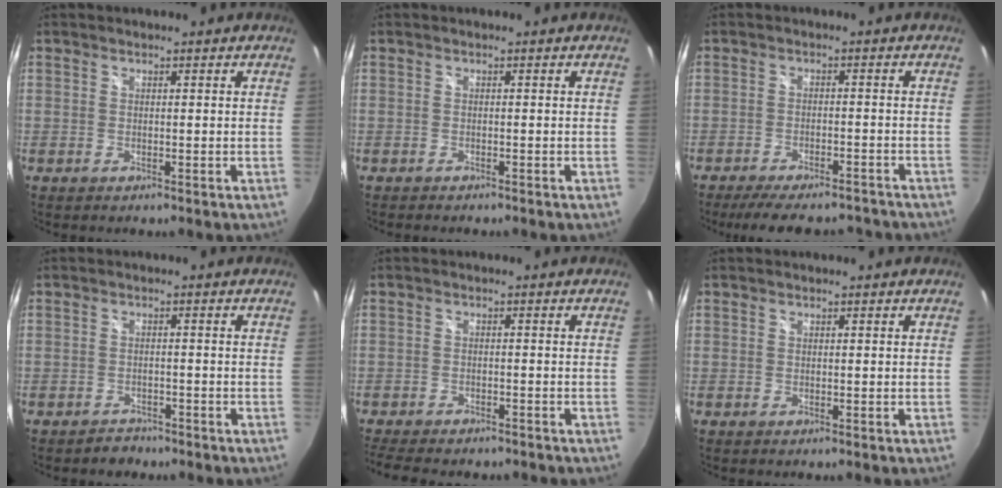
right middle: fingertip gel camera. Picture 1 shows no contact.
{"total": 1.3, "force": [-1.2, 0.3, 0.4], "torque": [-0.009, -0.010, -0.020]}
{"total": 13.2, "force": [-11.3, 3.8, 5.5], "torque": [-0.116, -0.010, -0.154]}
{"total": 2.8, "force": [-2.3, 1.6, 0.1], "torque": [-0.007, 0.001, -0.033]}
{"total": 9.2, "force": [-8.0, 2.6, 3.8], "torque": [-0.093, -0.024, -0.124]}
{"total": 0.0}